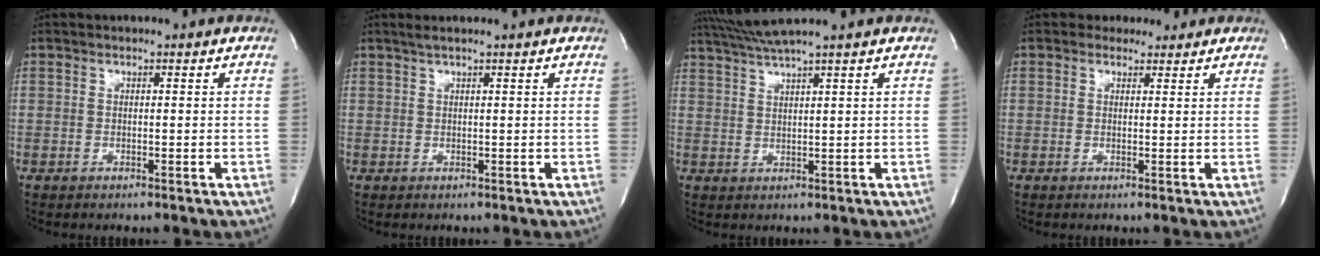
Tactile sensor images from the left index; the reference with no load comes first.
{"total": 2.8, "force": [2.3, -0.4, 1.6], "torque": [-0.024, 0.022, 0.042]}
{"total": 5.6, "force": [4.7, -1.9, 2.2], "torque": [-0.043, 0.011, 0.092]}
{"total": 2.9, "force": [2.3, 1.7, 0.1], "torque": [0.003, 0.011, 0.028]}